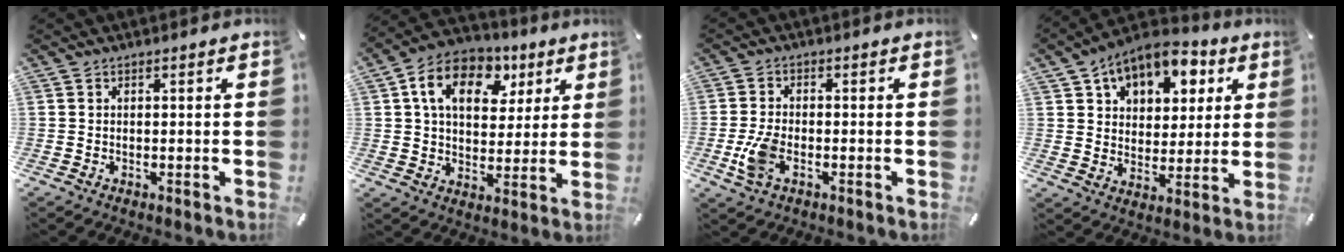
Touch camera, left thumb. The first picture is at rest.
{"total": 13.1, "force": [5.5, 9.7, 6.9], "torque": [-0.109, -0.018, 0.099]}
{"total": 6.7, "force": [-2.0, 3.9, 5.0], "torque": [-0.112, 0.001, -0.037]}
{"total": 11.2, "force": [7.0, 7.8, 3.8], "torque": [-0.067, -0.044, 0.129]}